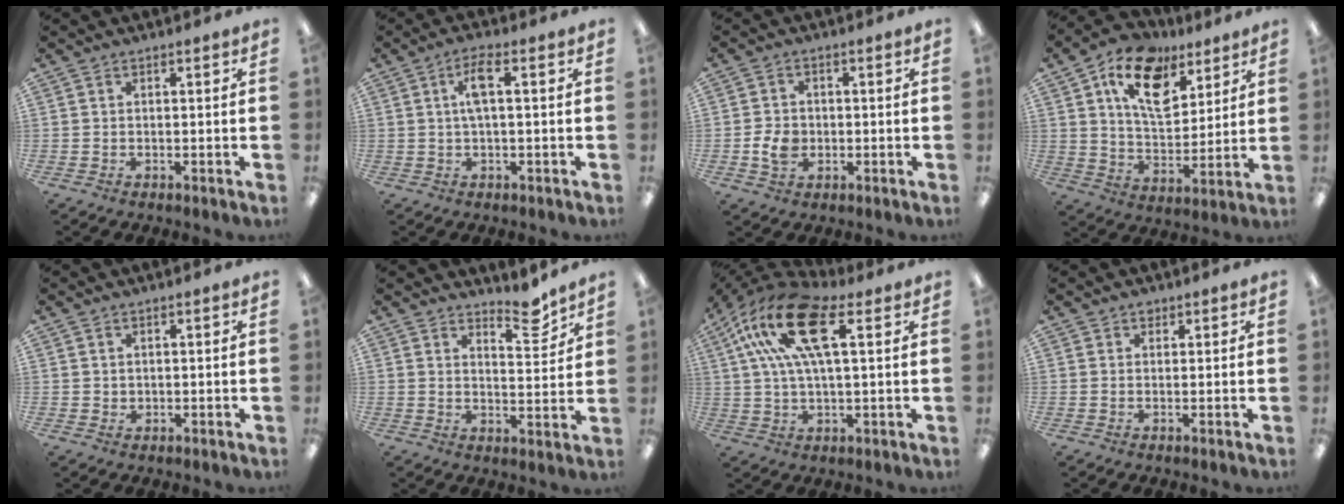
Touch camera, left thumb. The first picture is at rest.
{"total": 5.7, "force": [1.1, 1.6, 5.3], "torque": [-0.105, 0.011, 0.017]}
{"total": 5.2, "force": [-0.9, 3.9, 3.3], "torque": [-0.075, 0.002, -0.019]}
{"total": 15.5, "force": [9.1, 8.5, 9.3], "torque": [-0.155, -0.031, 0.163]}
{"total": 1.4, "force": [0.7, 1.0, 0.8], "torque": [-0.017, 0.003, 0.013]}
{"total": 7.6, "force": [6.1, 1.8, 4.1], "torque": [-0.041, -0.047, 0.098]}
{"total": 19.6, "force": [7.9, 8.2, 15.9], "torque": [-0.324, -0.005, 0.134]}
{"total": 1.1, "force": [0.8, 0.7, 0.4], "torque": [-0.002, -0.001, 0.012]}